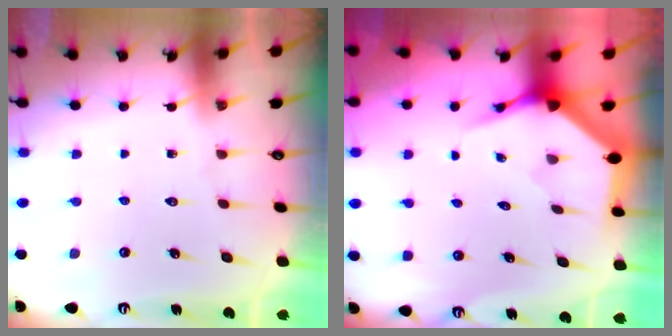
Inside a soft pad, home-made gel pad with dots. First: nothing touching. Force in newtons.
{"total": 5.1, "press": 5.1, "slide": 0.4}